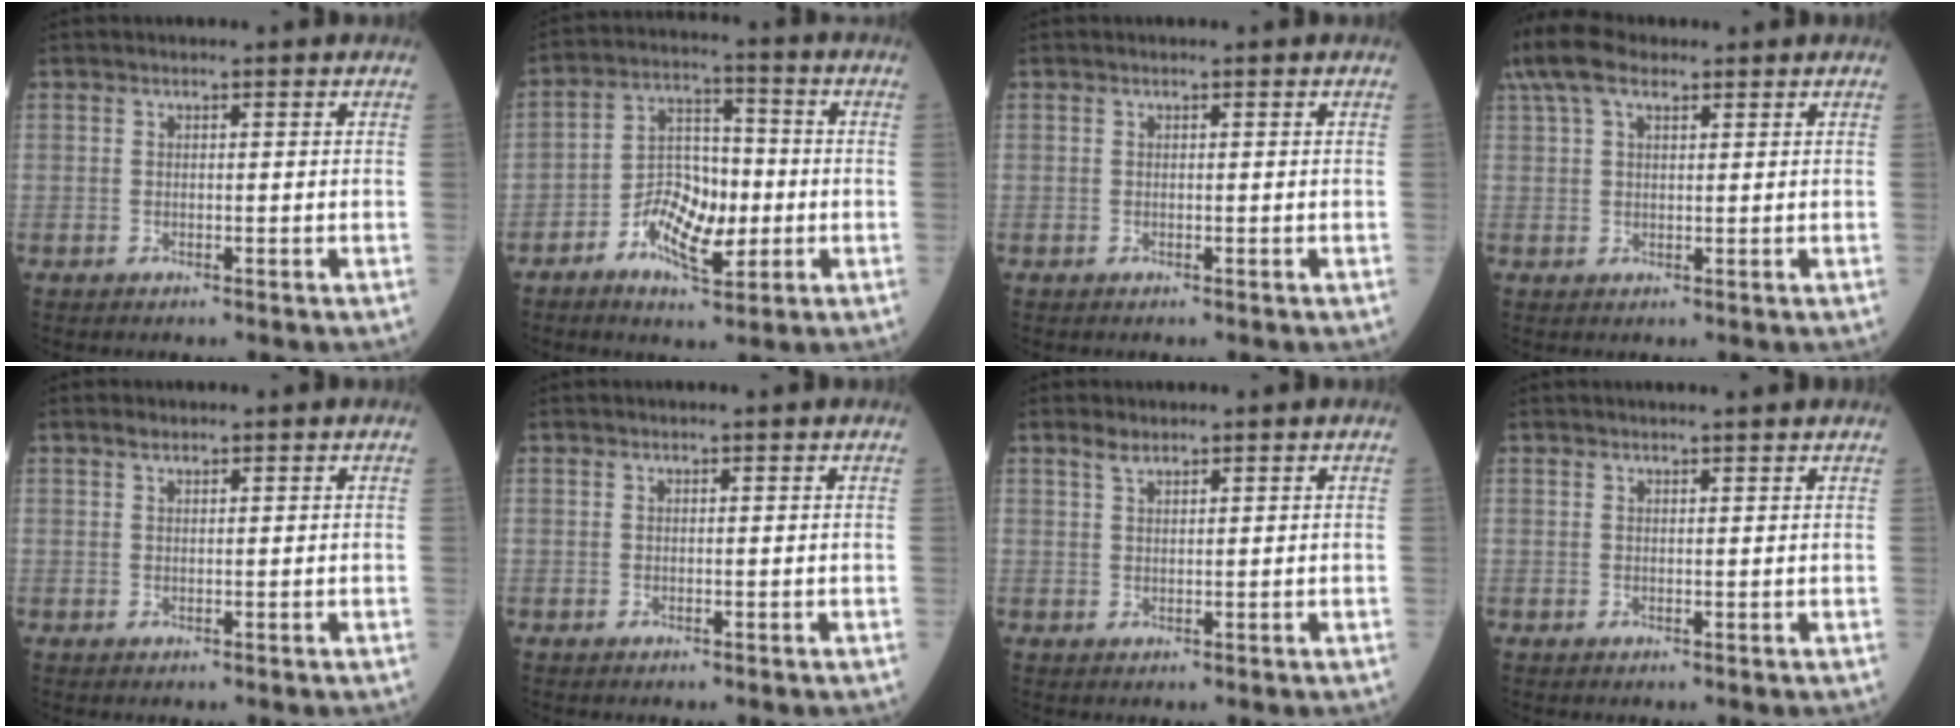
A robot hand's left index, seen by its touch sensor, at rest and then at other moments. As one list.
[{"total": 9.7, "force": [-3.2, 4.8, 7.8], "torque": [-0.147, 0.010, -0.056]}, {"total": 0.0}, {"total": 9.5, "force": [6.3, 4.0, 5.8], "torque": [-0.137, 0.043, 0.122]}, {"total": 0.8, "force": [0.7, 0.2, 0.4], "torque": [-0.012, 0.006, 0.015]}, {"total": 0.0}, {"total": 1.5, "force": [1.3, 0.4, 0.7], "torque": [-0.018, 0.007, 0.029]}, {"total": 2.6, "force": [2.4, -0.1, 1.1], "torque": [-0.013, 0.010, 0.028]}]